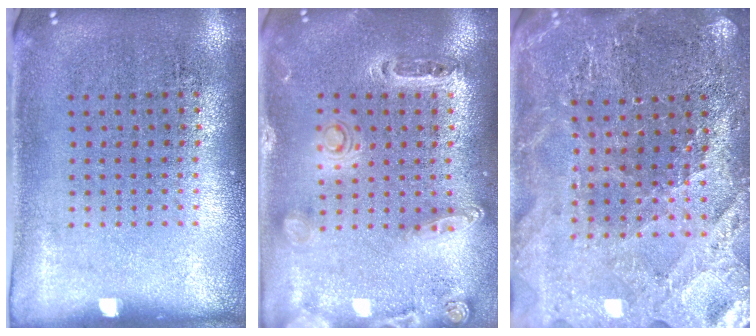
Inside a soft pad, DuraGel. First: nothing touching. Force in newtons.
{"total": 1.0, "press": 1.0, "slide": 0.3}
{"total": 3.0, "press": 2.9, "slide": 0.4}